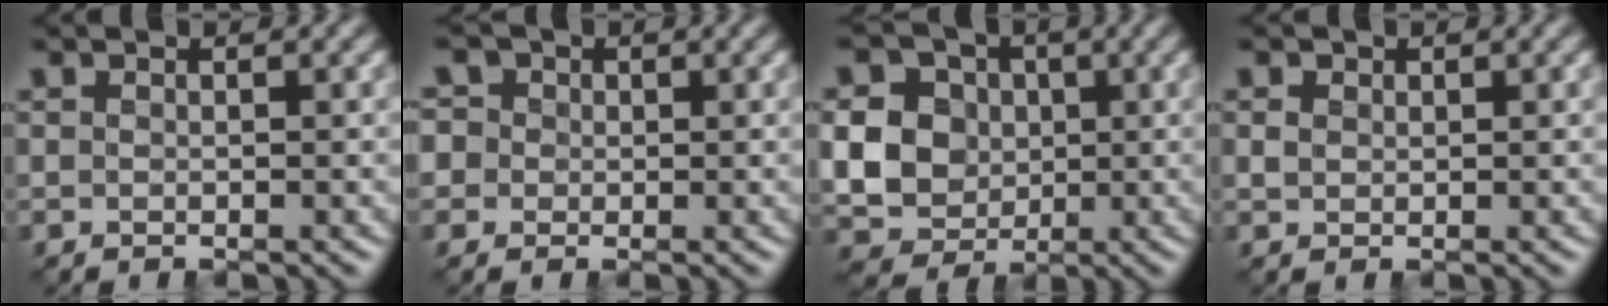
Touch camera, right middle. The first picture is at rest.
{"total": 5.3, "force": [2.1, 4.4, 2.1], "torque": [-0.048, 0.021, 0.012]}
{"total": 11.3, "force": [0.8, 10.1, 5.0], "torque": [-0.109, 0.013, -0.002]}
{"total": 1.0, "force": [0.4, 0.9, 0.2], "torque": [-0.006, -0.001, 0.007]}